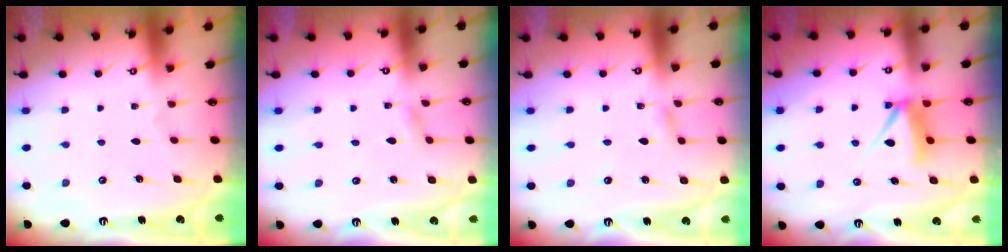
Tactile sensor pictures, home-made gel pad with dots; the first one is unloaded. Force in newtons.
{"total": 2.1, "press": 2.1, "slide": 0.2}
{"total": 2.1, "press": 2.1, "slide": 0.2}
{"total": 6.8, "press": 6.8, "slide": 0.7}